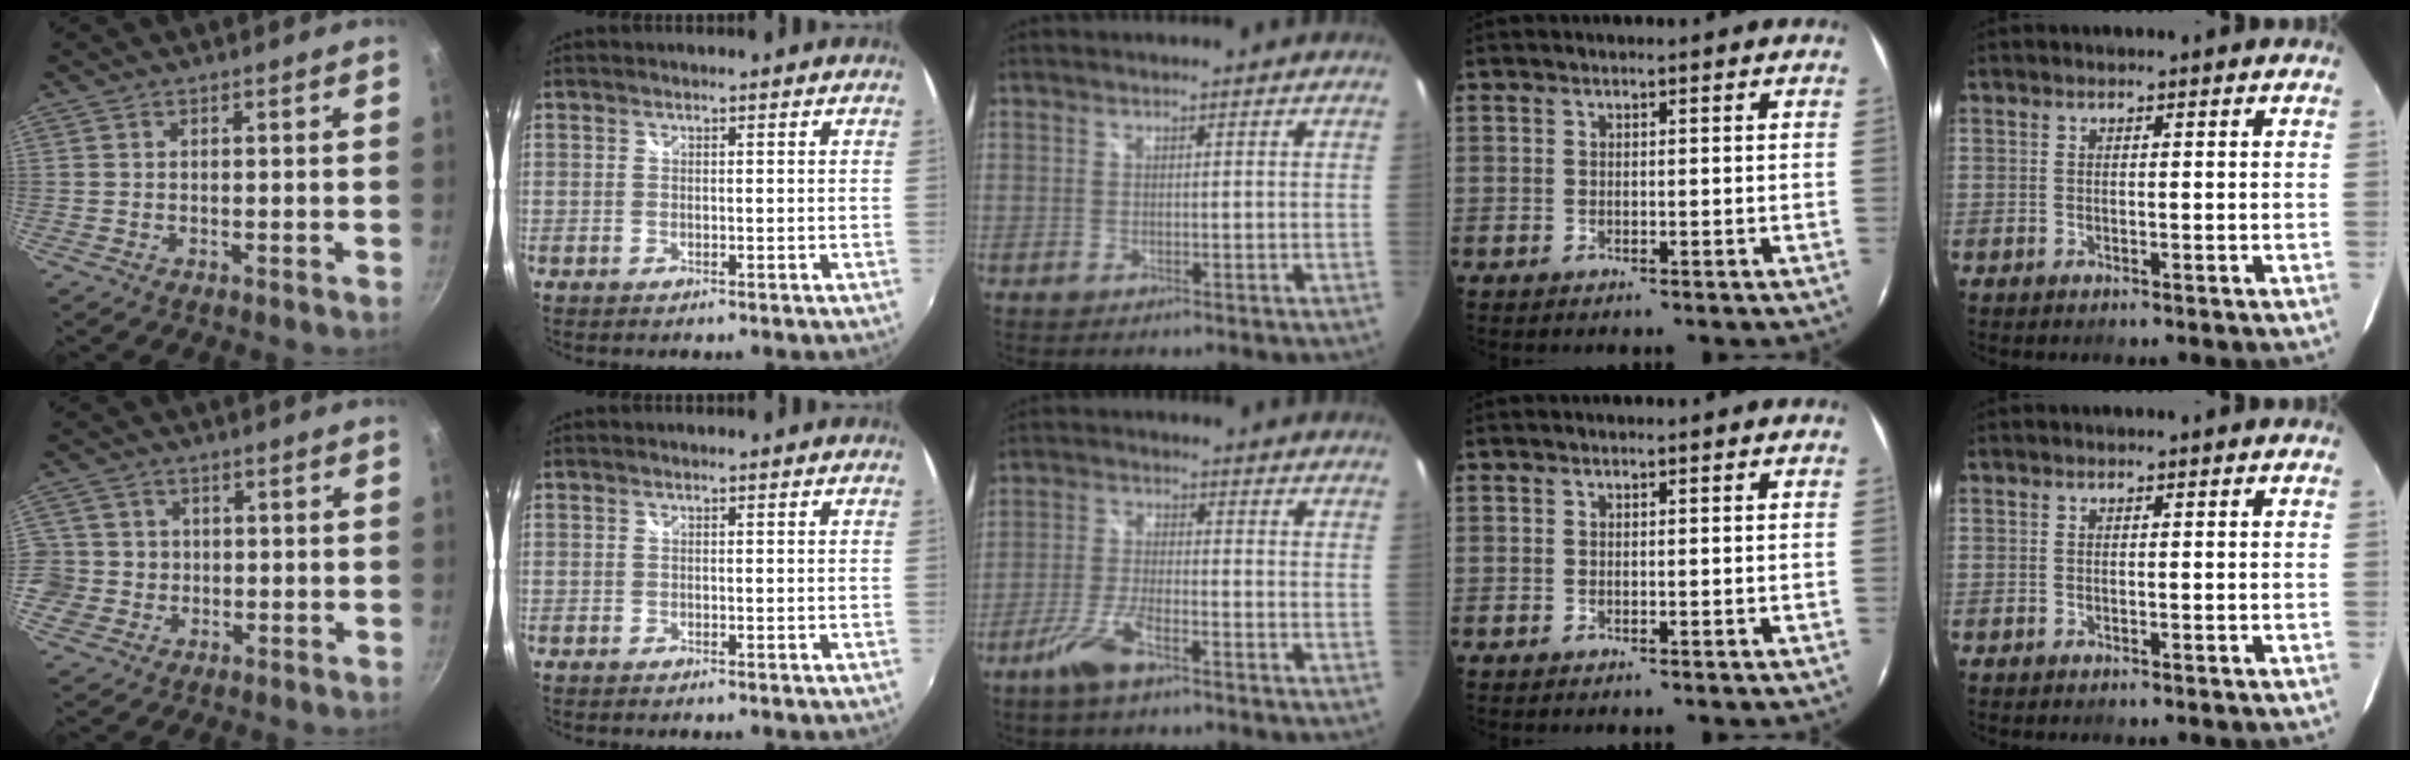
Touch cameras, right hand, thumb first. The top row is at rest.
{"thumb": {"total": 6.4, "force": [-0.3, 6.3, 1.3], "torque": [-0.004, 0.012, -0.008]}, "middle": {"total": 6.9, "force": [-4.7, 1.6, 4.7], "torque": [-0.112, -0.006, -0.092]}}